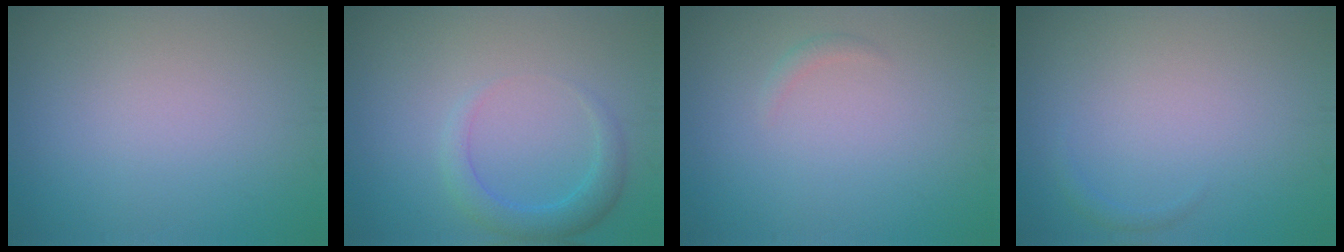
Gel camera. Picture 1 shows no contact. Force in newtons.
{"total": 2.6, "press": 2.6, "slide": 0.2}
{"total": 0.7, "press": 0.7, "slide": 0.1}
{"total": 0.6, "press": 0.6, "slide": 0.1}